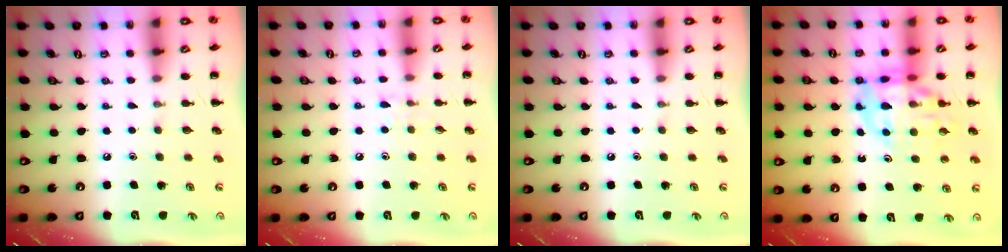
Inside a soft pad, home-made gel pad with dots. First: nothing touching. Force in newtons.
{"total": 4.7, "press": 4.5, "slide": 1.3}
{"total": 0.0}
{"total": 14.2, "press": 13.8, "slide": 3.4}